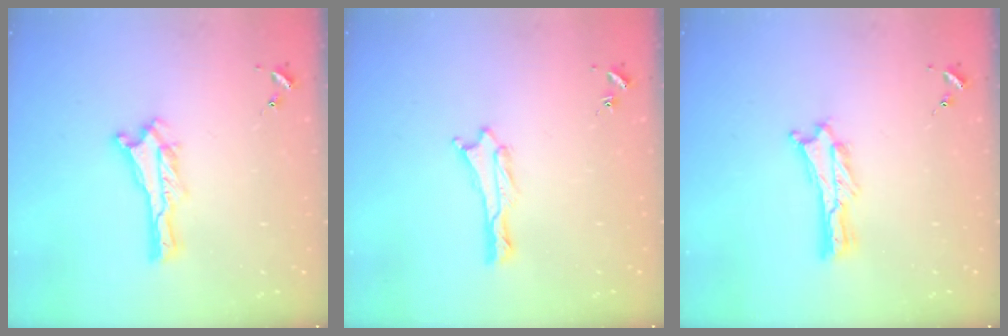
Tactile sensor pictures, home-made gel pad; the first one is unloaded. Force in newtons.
{"total": 0.8, "press": 0.8, "slide": 0.2}
{"total": 0.9, "press": 0.9, "slide": 0.2}